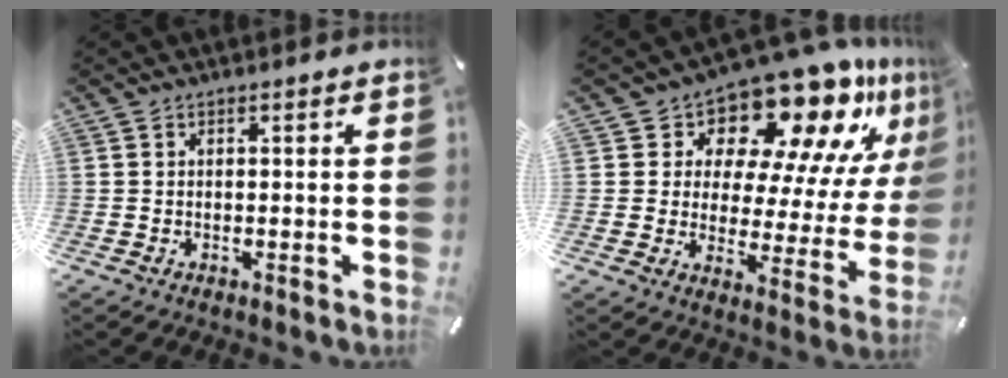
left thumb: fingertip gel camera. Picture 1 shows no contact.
{"total": 16.3, "force": [13.2, 6.8, 6.7], "torque": [-0.094, -0.128, 0.216]}